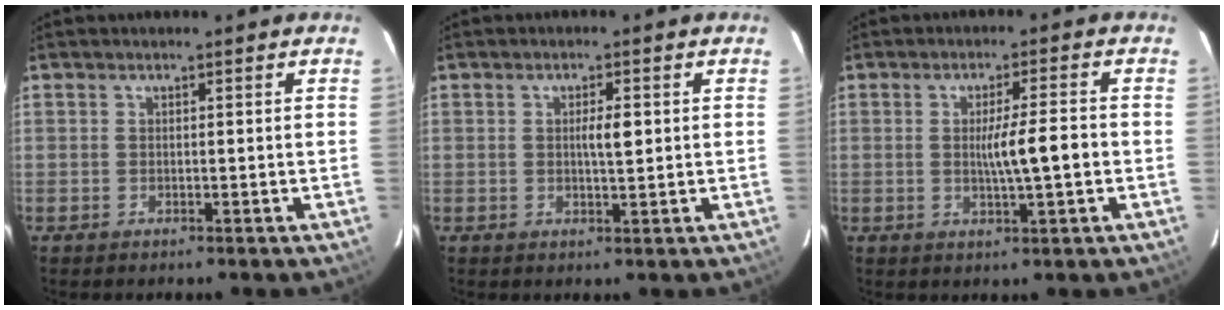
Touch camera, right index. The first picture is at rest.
{"total": 2.7, "force": [0.4, 0.5, 2.6], "torque": [-0.045, 0.001, 0.006]}
{"total": 5.8, "force": [-0.6, 0.0, 5.7], "torque": [-0.092, -0.003, -0.009]}